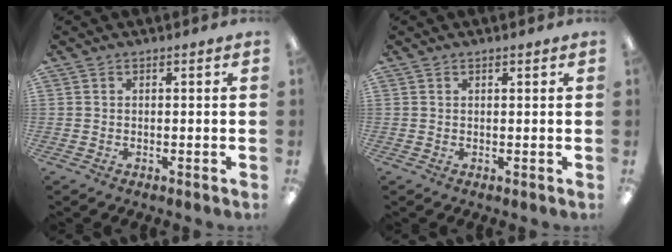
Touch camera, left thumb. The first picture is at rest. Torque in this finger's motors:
{"motor_torque": [0.03, 0.03, -0.23, 0.04, 0.05]}